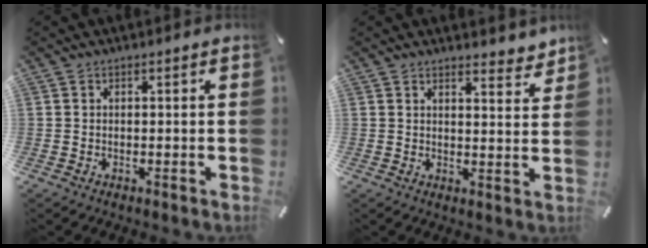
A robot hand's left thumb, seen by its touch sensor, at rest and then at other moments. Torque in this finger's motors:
{"motor_torque": [0.02, -0.04, 0.08, 0.10, -0.04]}